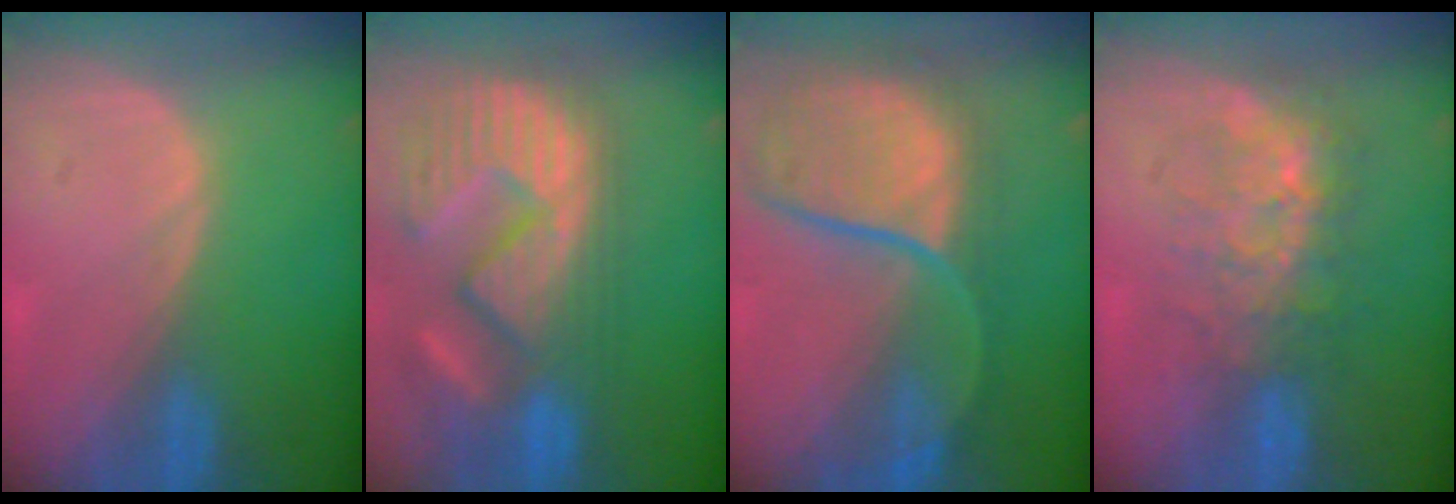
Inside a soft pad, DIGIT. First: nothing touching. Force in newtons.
{"total": 14.4, "press": 12.2, "slide": 7.6}
{"total": 11.6, "press": 9.9, "slide": 6.1}
{"total": 7.5, "press": 7.2, "slide": 2.2}